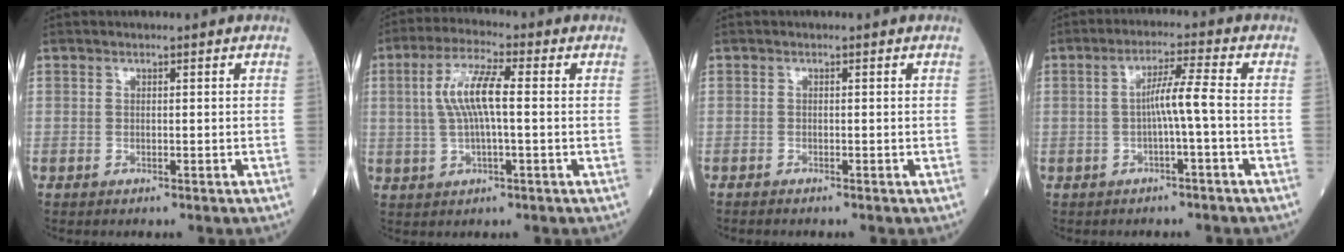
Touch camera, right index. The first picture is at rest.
{"total": 7.7, "force": [0.7, 1.3, 7.5], "torque": [-0.157, 0.014, 0.013]}
{"total": 0.8, "force": [-0.8, 0.0, 0.1], "torque": [-0.002, -0.001, -0.014]}
{"total": 4.5, "force": [-0.9, -0.6, 4.4], "torque": [-0.077, 0.014, -0.012]}